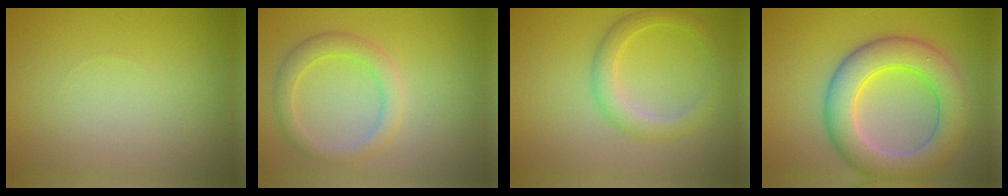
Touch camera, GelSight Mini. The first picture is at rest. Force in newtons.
{"total": 2.8, "press": 2.8, "slide": 0.1}
{"total": 2.8, "press": 2.8, "slide": 0.2}
{"total": 7.8, "press": 7.7, "slide": 0.4}